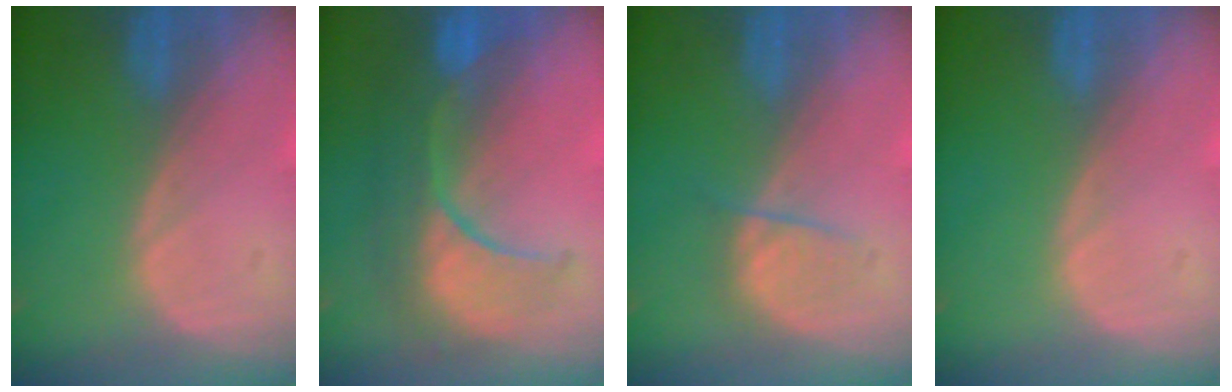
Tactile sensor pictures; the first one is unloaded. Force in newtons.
{"total": 10.0, "press": 9.2, "slide": 4.1}
{"total": 2.6, "press": 2.5, "slide": 0.5}
{"total": 0.0}